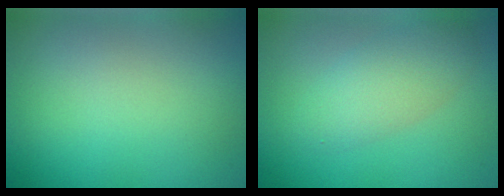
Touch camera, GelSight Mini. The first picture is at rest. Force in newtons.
{"total": 3.9, "press": 3.9, "slide": 0.1}